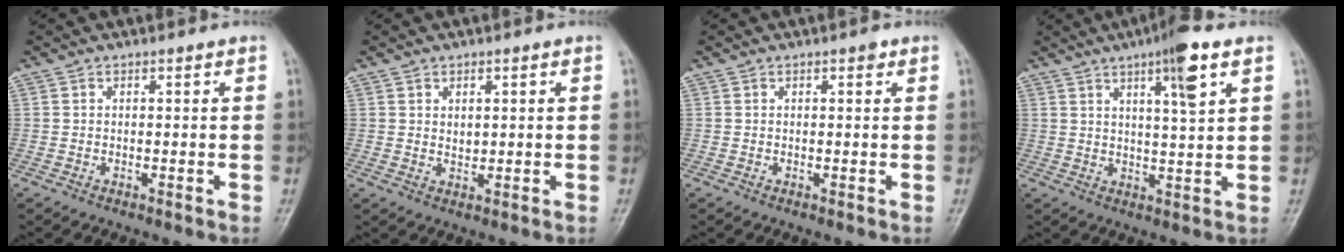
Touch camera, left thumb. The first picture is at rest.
{"total": 2.1, "force": [0.6, 1.4, 1.5], "torque": [-0.019, -0.006, 0.013]}
{"total": 0.9, "force": [0.5, 0.4, 0.7], "torque": [-0.006, 0.000, 0.004]}
{"total": 8.8, "force": [4.4, 1.1, 7.5], "torque": [-0.118, -0.017, 0.068]}